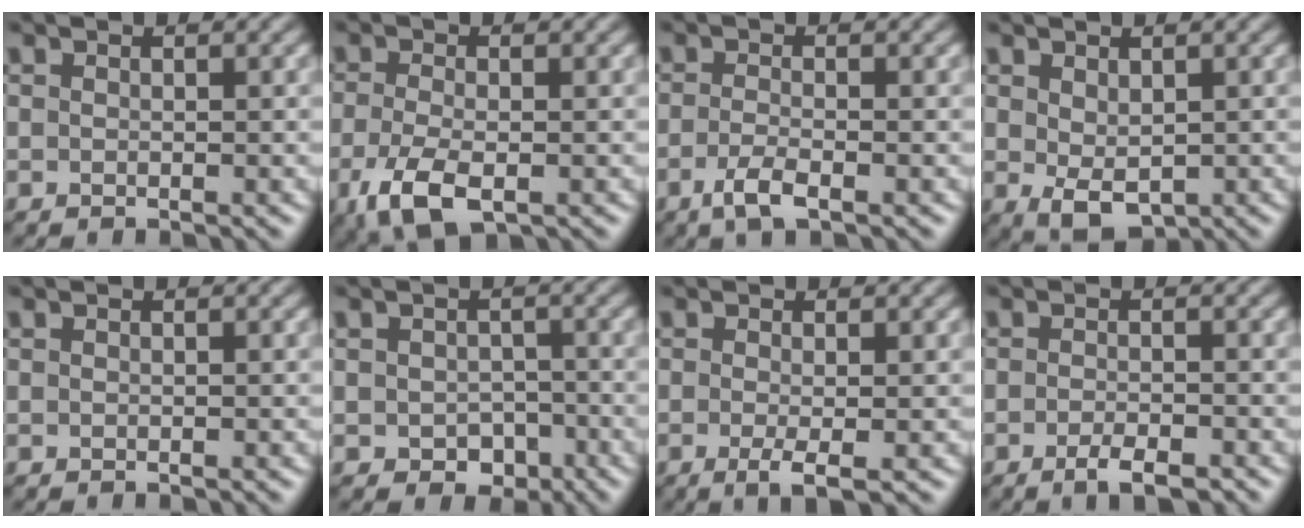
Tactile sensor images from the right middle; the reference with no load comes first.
{"total": 5.2, "force": [-2.3, 2.3, 4.1], "torque": [-0.098, -0.013, -0.046]}
{"total": 2.5, "force": [-1.3, 0.7, 2.0], "torque": [-0.046, -0.003, -0.028]}
{"total": 3.0, "force": [0.0, 1.8, 2.4], "torque": [-0.046, -0.008, 0.007]}
{"total": 0.0}
{"total": 2.5, "force": [-0.9, 1.9, 1.3], "torque": [-0.017, -0.007, -0.013]}
{"total": 2.1, "force": [-0.6, 0.4, 2.0], "torque": [-0.040, -0.010, -0.011]}
{"total": 2.6, "force": [-1.6, 0.8, 2.0], "torque": [-0.035, -0.003, -0.027]}